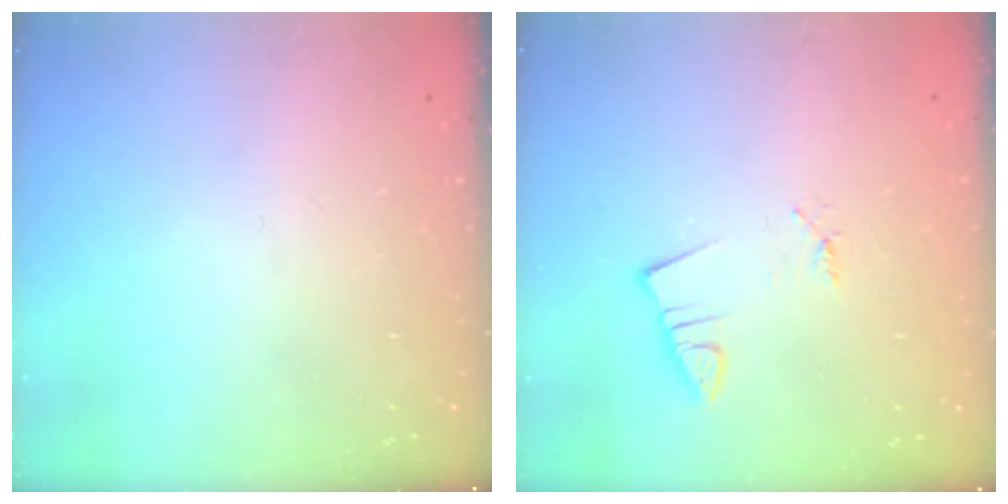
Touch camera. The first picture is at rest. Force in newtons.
{"total": 0.9, "press": 0.9, "slide": 0.1}